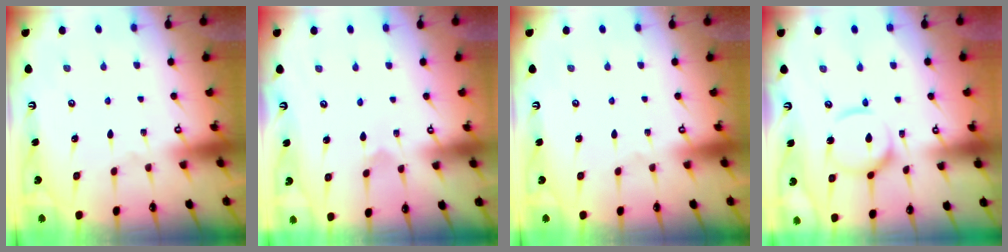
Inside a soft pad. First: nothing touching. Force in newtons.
{"total": 2.3, "press": 2.3, "slide": 0.2}
{"total": 0.0}
{"total": 11.6, "press": 11.6, "slide": 1.3}